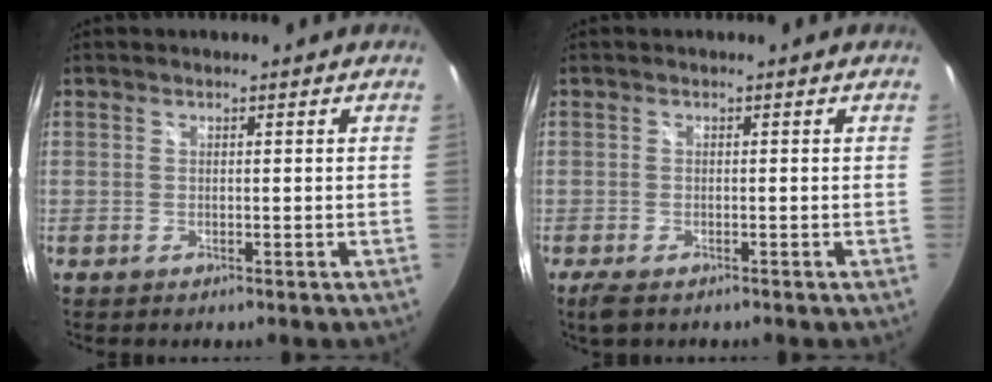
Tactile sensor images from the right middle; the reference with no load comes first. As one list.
[{"total": 3.3, "force": [-2.3, 1.3, 1.9], "torque": [-0.042, -0.015, -0.041]}]